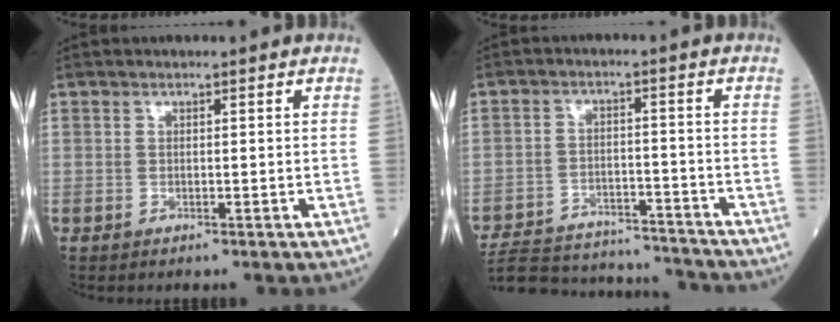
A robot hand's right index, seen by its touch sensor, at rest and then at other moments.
{"total": 18.1, "force": [-17.2, 3.2, 4.6], "torque": [-0.100, 0.002, -0.248]}